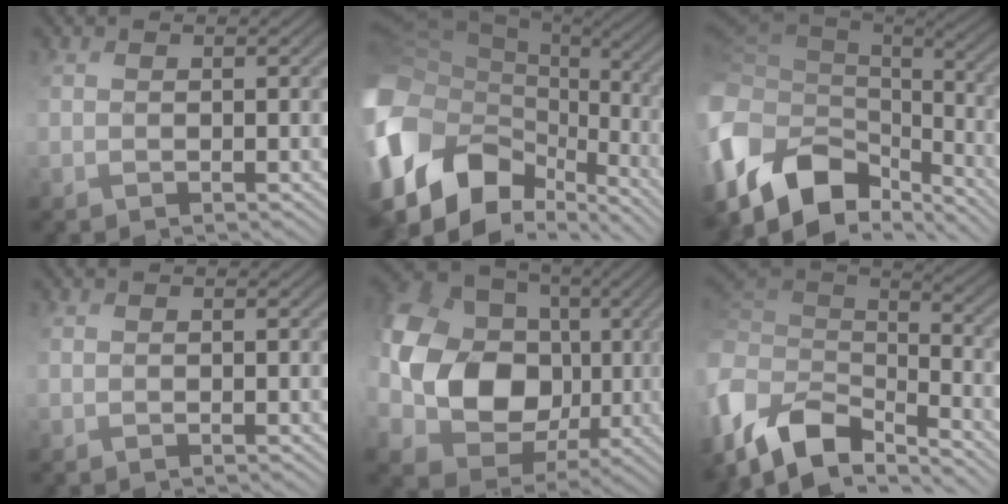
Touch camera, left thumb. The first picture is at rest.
{"total": 17.3, "force": [-5.7, 11.3, 11.8], "torque": [-0.291, -0.017, -0.095]}
{"total": 15.1, "force": [-6.4, 9.3, 10.0], "torque": [-0.269, -0.036, -0.087]}
{"total": 0.0}
{"total": 21.3, "force": [1.6, 18.0, 11.1], "torque": [-0.305, -0.010, 0.034]}
{"total": 10.8, "force": [-3.9, 6.9, 7.3], "torque": [-0.185, -0.005, -0.075]}